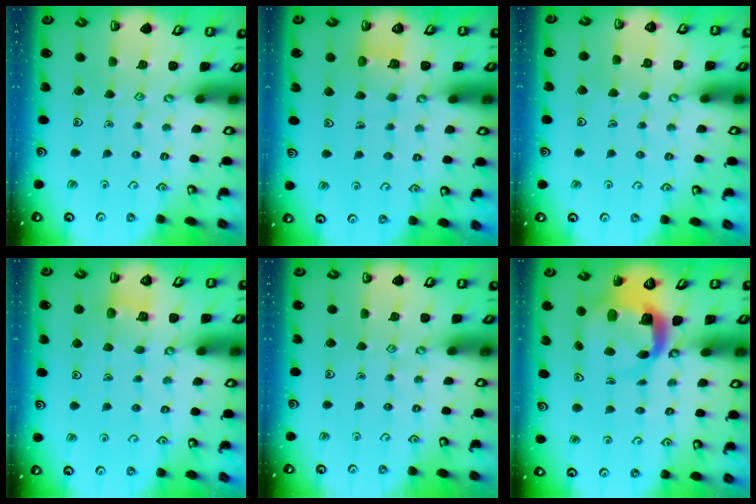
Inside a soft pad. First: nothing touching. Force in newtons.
{"total": 5.1, "press": 5.1, "slide": 0.5}
{"total": 3.6, "press": 3.6, "slide": 0.4}
{"total": 3.8, "press": 3.8, "slide": 0.3}
{"total": 0.0}
{"total": 4.8, "press": 4.8, "slide": 0.7}